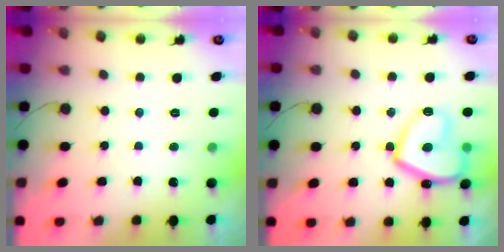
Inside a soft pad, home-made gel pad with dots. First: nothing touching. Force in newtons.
{"total": 14.7, "press": 14.6, "slide": 1.4}